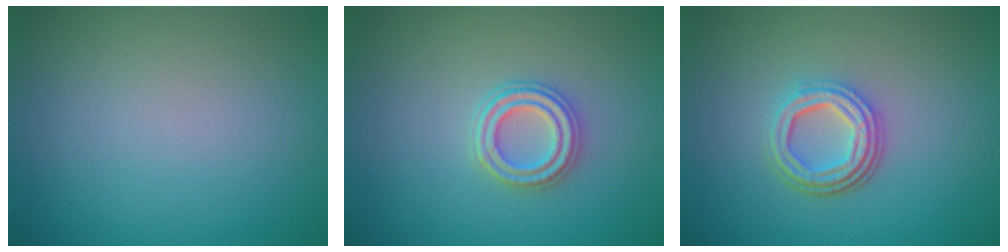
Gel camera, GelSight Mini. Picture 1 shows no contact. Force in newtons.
{"total": 2.7, "press": 2.5, "slide": 0.9}
{"total": 4.4, "press": 3.2, "slide": 3.0}